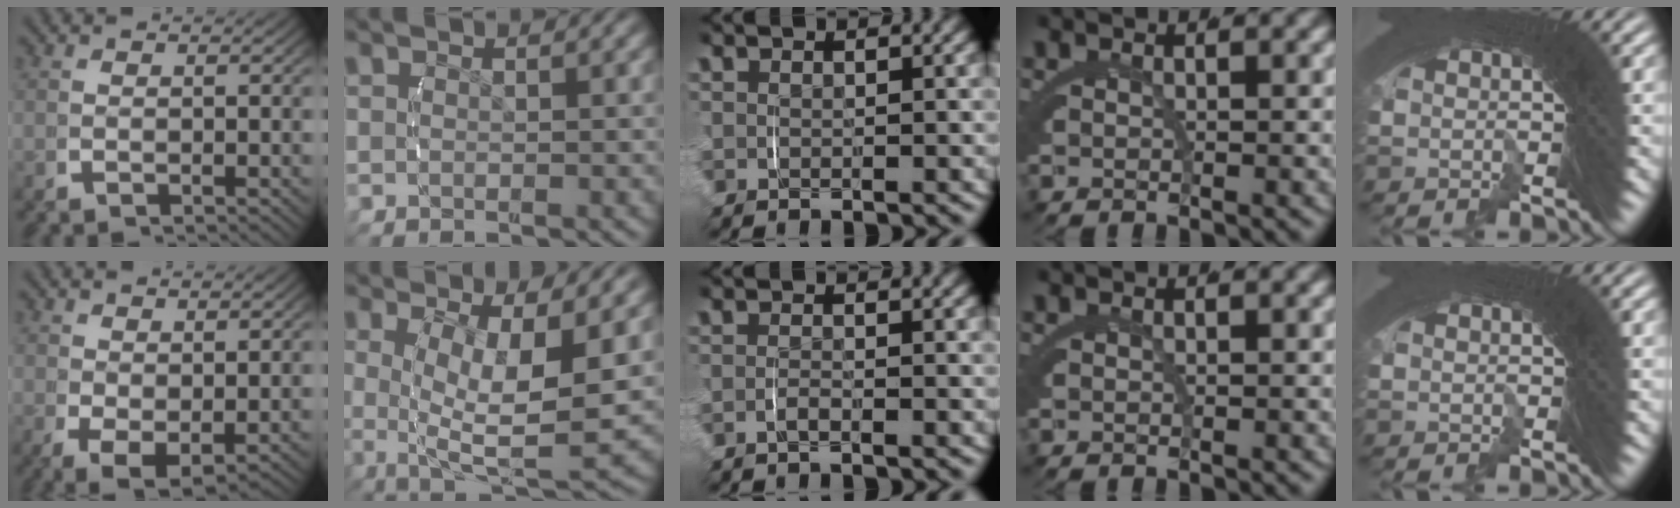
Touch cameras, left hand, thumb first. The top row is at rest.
{"thumb": {"total": 3.7, "force": [-0.6, 2.5, 2.6], "torque": [-0.057, -0.030, 0.013]}, "index": {"total": 9.7, "force": [-1.1, 4.8, 8.4], "torque": [-0.153, -0.039, -0.004]}, "middle": {"total": 0.9, "force": [-0.8, -0.1, 0.4], "torque": [-0.010, -0.003, -0.016]}}